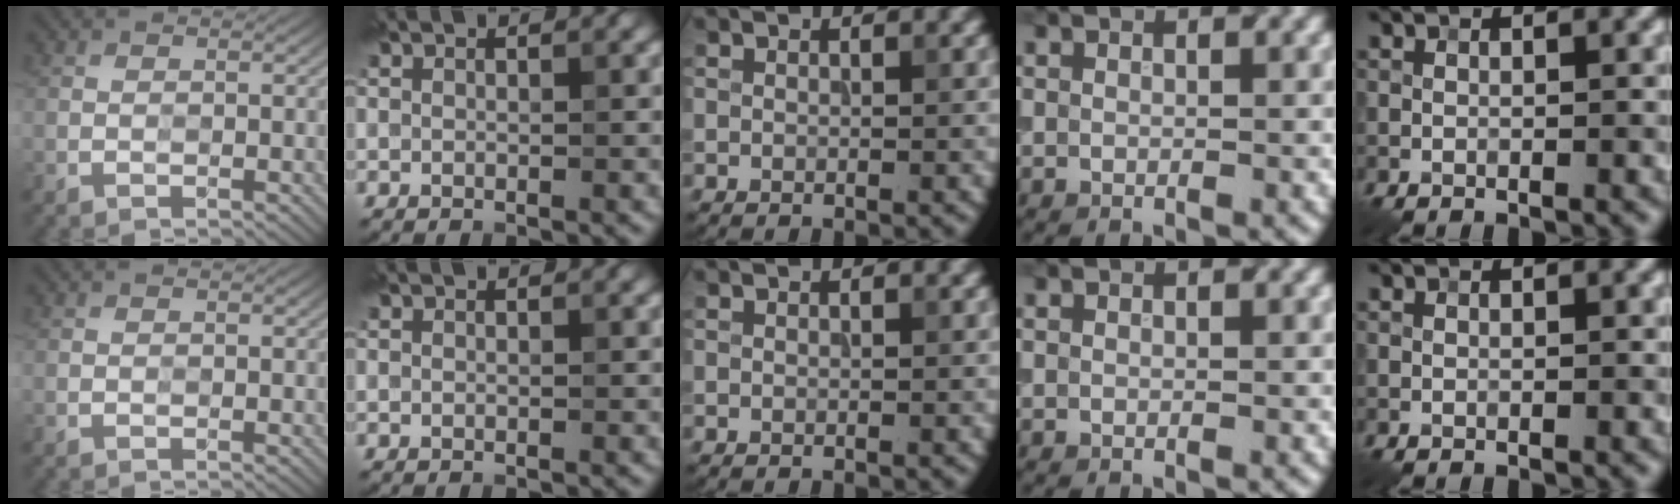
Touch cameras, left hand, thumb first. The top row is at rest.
{}